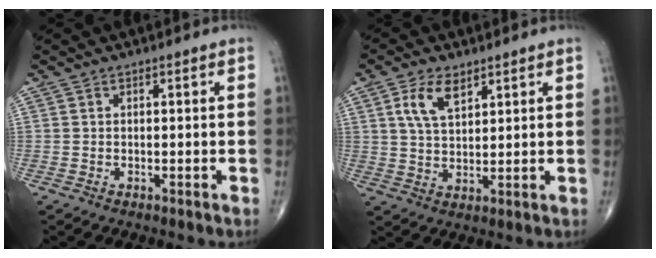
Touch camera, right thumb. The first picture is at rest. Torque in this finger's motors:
{"motor_torque": [0.16, 0.25, 0.05, -0.01, 0.19]}